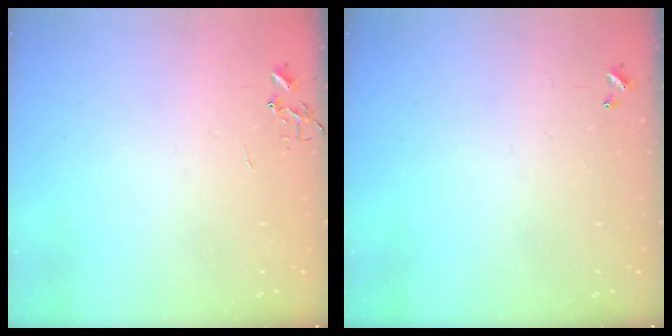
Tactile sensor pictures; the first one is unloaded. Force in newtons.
{"total": 0.0}